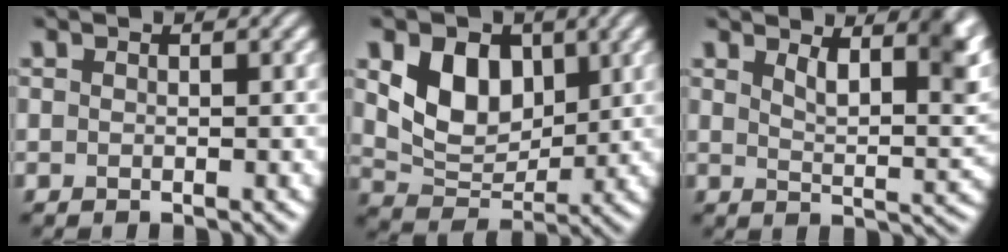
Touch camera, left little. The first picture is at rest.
{"total": 6.0, "force": [2.0, 4.3, 3.7], "torque": [-0.069, -0.008, 0.036]}
{"total": 5.9, "force": [3.2, 2.0, 4.5], "torque": [-0.061, -0.005, 0.050]}